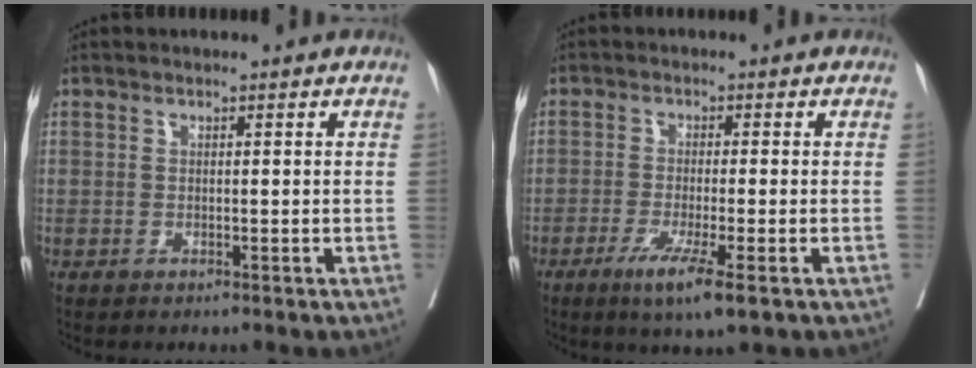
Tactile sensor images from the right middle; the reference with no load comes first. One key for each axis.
{"total": 6.5, "fx": -3.4, "fy": 0.0, "fz": 5.5, "tx": -0.096, "ty": -0.019, "tz": -0.057}